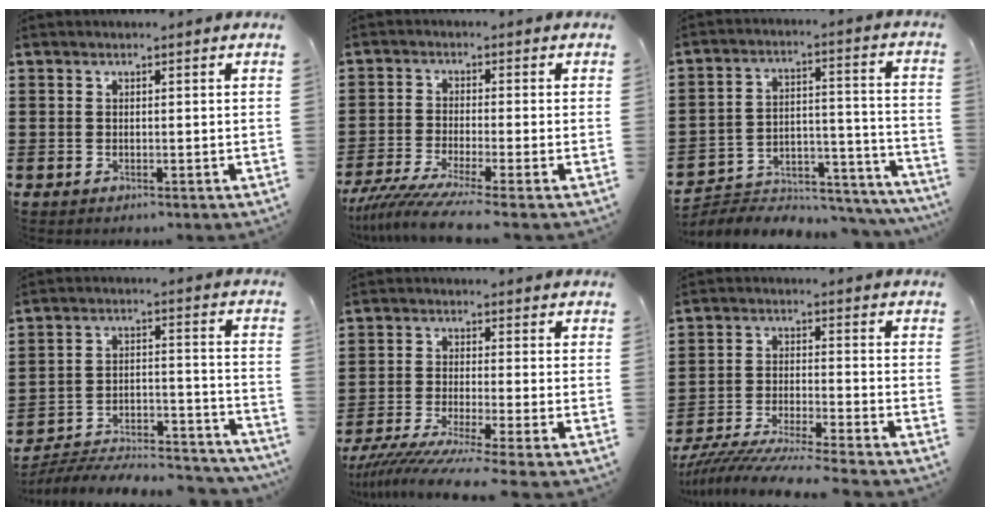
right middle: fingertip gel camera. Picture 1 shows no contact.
{"total": 5.0, "force": [-4.1, -0.7, 2.8], "torque": [-0.077, -0.033, -0.084]}
{"total": 4.3, "force": [-4.1, 1.4, 0.3], "torque": [-0.011, 0.004, -0.085]}
{"total": 5.8, "force": [-5.6, 0.8, 1.6], "torque": [-0.030, 0.004, -0.112]}
{"total": 5.2, "force": [-4.3, -0.9, 2.7], "torque": [-0.067, -0.031, -0.088]}
{"total": 6.9, "force": [-6.6, -0.7, 1.8], "torque": [-0.043, -0.016, -0.131]}